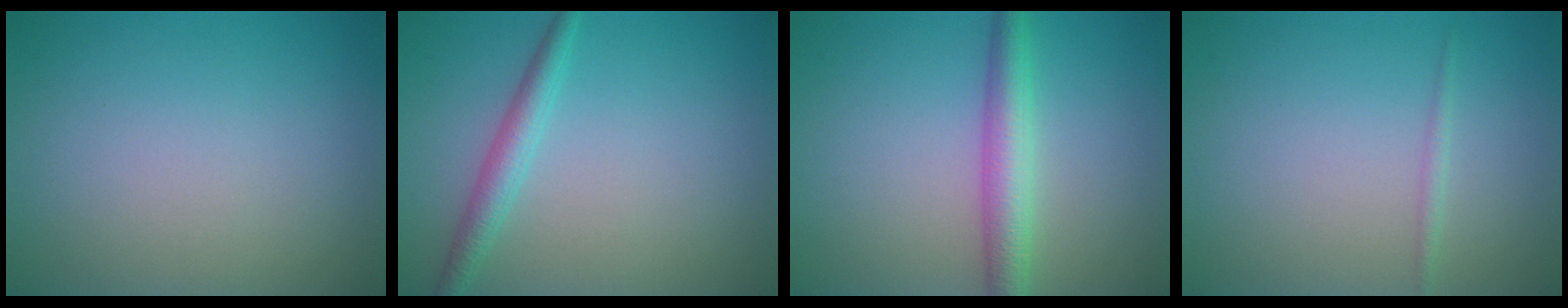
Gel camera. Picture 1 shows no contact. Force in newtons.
{"total": 2.4, "press": 2.4, "slide": 0.1}
{"total": 3.7, "press": 3.7, "slide": 0.1}
{"total": 0.8, "press": 0.8, "slide": 0.0}